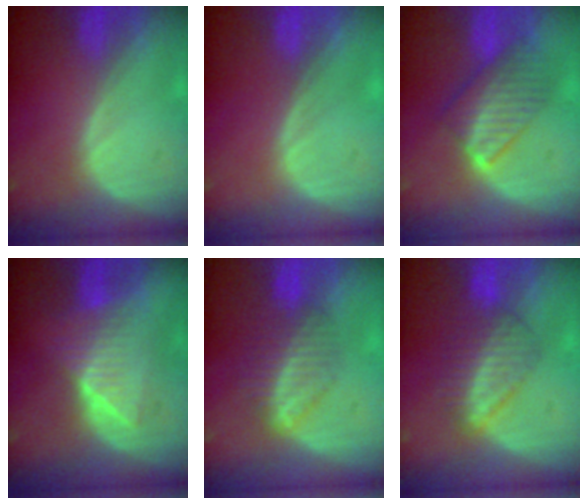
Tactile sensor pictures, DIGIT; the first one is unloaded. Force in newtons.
{"total": 0.0}
{"total": 6.8, "press": 6.7, "slide": 1.0}
{"total": 6.5, "press": 6.5, "slide": 0.6}
{"total": 6.9, "press": 6.0, "slide": 3.5}
{"total": 6.4, "press": 6.0, "slide": 2.0}